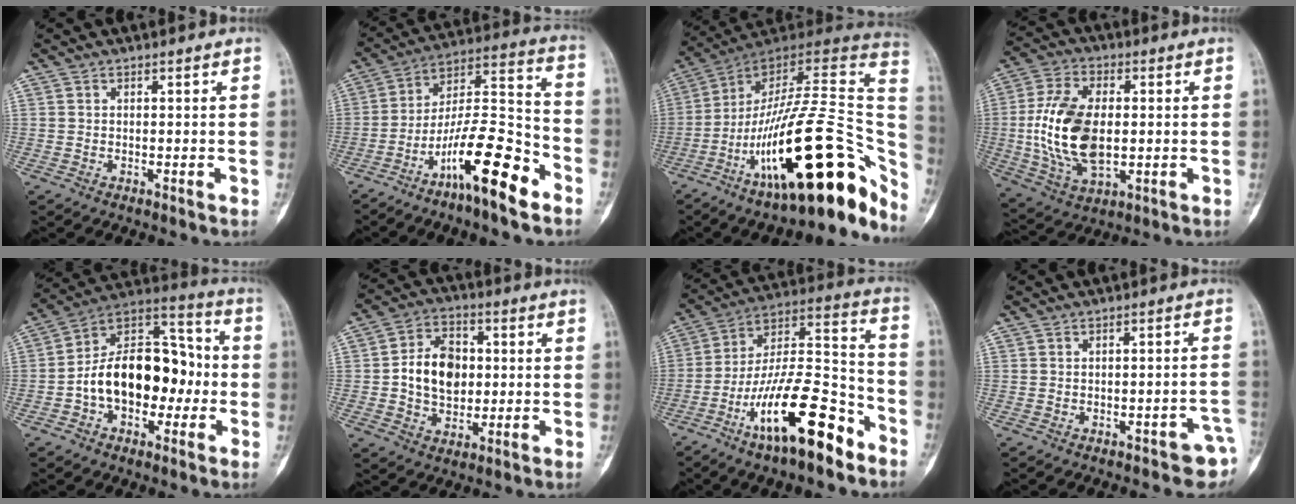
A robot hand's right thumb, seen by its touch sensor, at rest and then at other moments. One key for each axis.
{"total": 17.3, "fx": -9.9, "fy": 4.0, "fz": 13.6, "tx": -0.237, "ty": 0.081, "tz": -0.169}
{"total": 32.8, "fx": -12.1, "fy": 10.9, "fz": 28.5, "tx": -0.359, "ty": 0.067, "tz": -0.191}
{"total": 16.3, "fx": -0.3, "fy": 9.3, "fz": 13.4, "tx": -0.262, "ty": -0.001, "tz": 0.000}
{"total": 19.7, "fx": -2.6, "fy": 12.5, "fz": 15.0, "tx": -0.210, "ty": 0.055, "tz": -0.046}
{"total": 11.7, "fx": 0.4, "fy": 8.6, "fz": 7.9, "tx": -0.108, "ty": 0.014, "tz": 0.005}
{"total": 21.2, "fx": -12.0, "fy": 6.8, "fz": 16.2, "tx": -0.291, "ty": 0.081, "tz": -0.208}
{"total": 5.9, "fx": -3.2, "fy": 2.6, "fz": 4.3, "tx": -0.034, "ty": 0.025, "tz": -0.036}